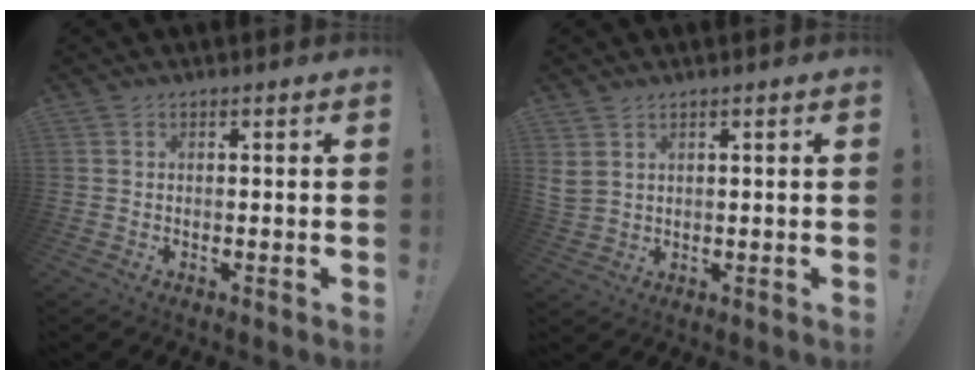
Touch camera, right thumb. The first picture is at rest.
{"total": 3.5, "force": [2.1, 2.2, 1.8], "torque": [-0.034, -0.007, 0.044]}